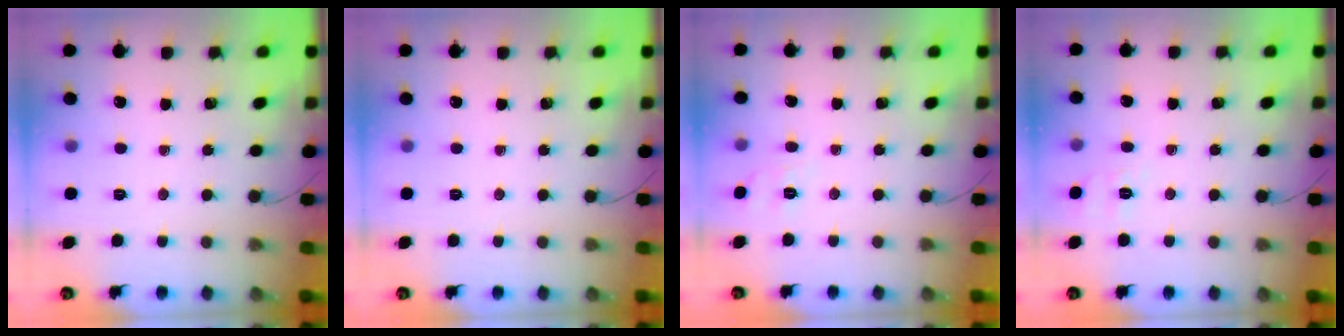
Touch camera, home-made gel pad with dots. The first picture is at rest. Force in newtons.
{"total": 0.0}
{"total": 4.5, "press": 4.1, "slide": 1.9}
{"total": 1.9, "press": 0.4, "slide": 1.9}